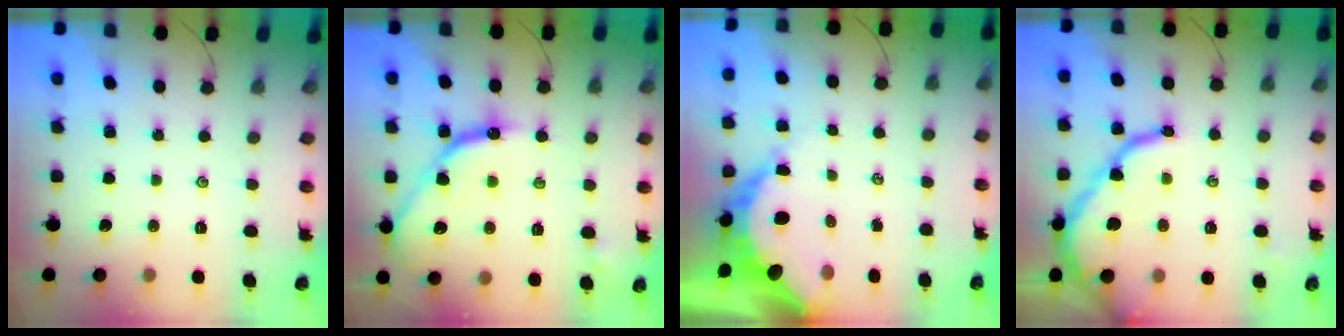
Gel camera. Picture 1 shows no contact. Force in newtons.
{"total": 13.4, "press": 13.3, "slide": 1.1}
{"total": 13.4, "press": 13.3, "slide": 1.4}
{"total": 11.3, "press": 11.2, "slide": 1.3}